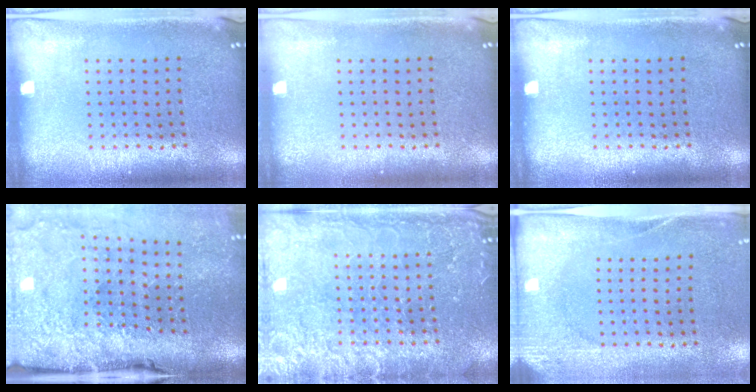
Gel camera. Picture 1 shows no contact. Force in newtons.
{"total": 0.0}
{"total": 0.0}
{"total": 4.7, "press": 3.6, "slide": 3.0}
{"total": 3.7, "press": 3.7, "slide": 0.5}
{"total": 2.7, "press": 2.1, "slide": 1.6}